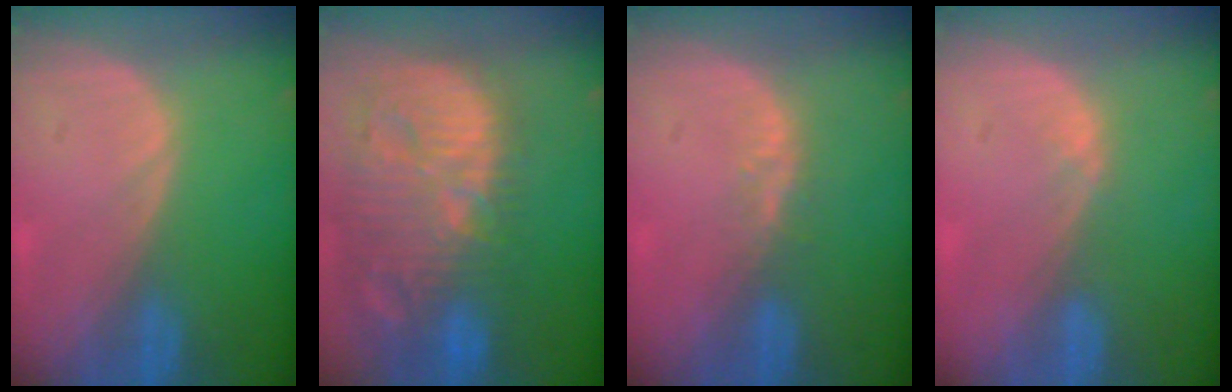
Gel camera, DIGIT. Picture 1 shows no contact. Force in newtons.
{"total": 14.7, "press": 12.7, "slide": 7.3}
{"total": 2.8, "press": 2.1, "slide": 1.8}
{"total": 1.0, "press": 0.8, "slide": 0.6}